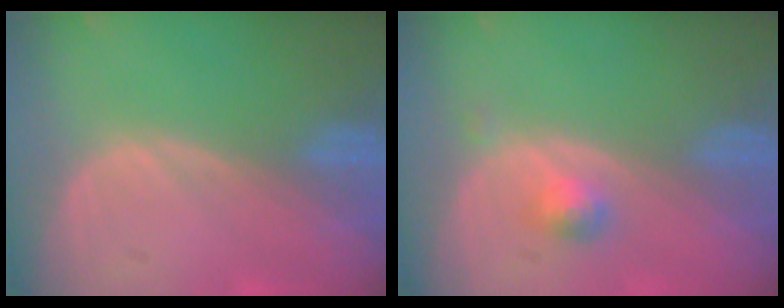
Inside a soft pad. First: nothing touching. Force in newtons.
{"total": 2.2, "press": 2.0, "slide": 1.0}